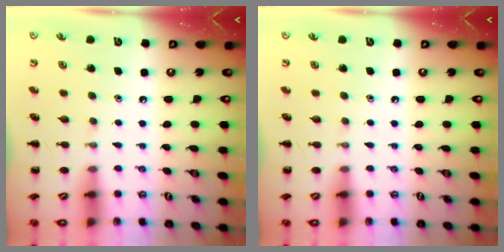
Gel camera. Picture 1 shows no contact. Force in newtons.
{"total": 0.0}